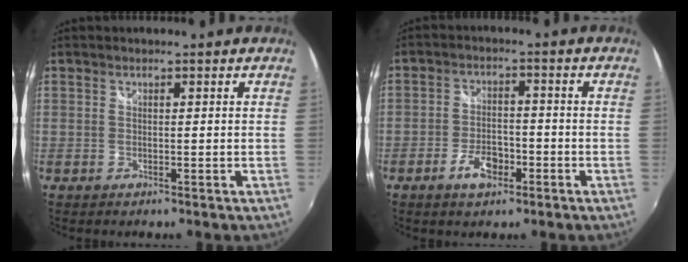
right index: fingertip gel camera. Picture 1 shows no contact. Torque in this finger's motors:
{"motor_torque": [0.11, -0.06, 0.16, 0.06]}